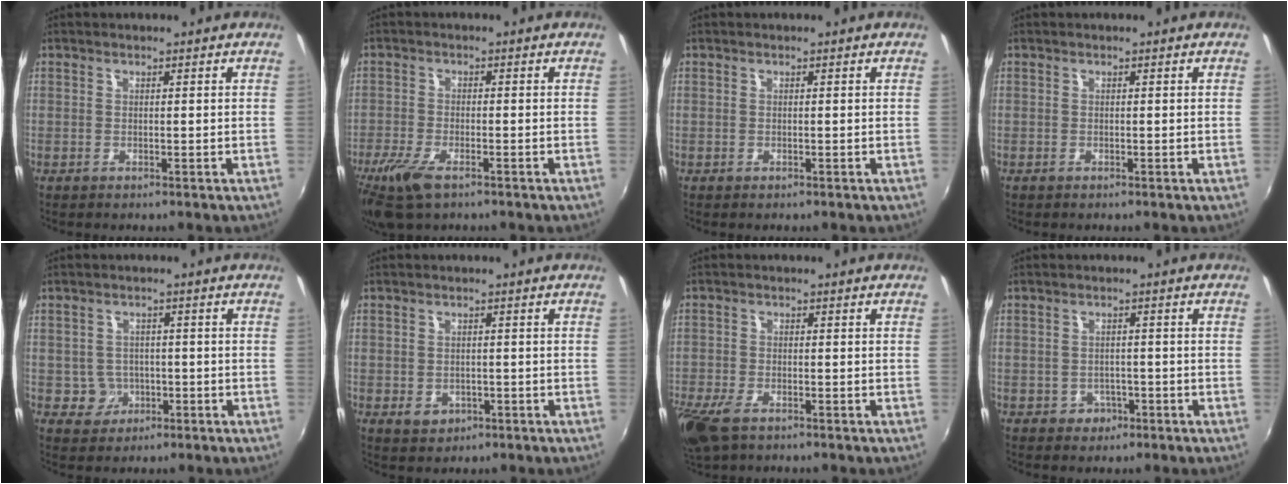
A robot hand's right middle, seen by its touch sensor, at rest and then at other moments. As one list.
[{"total": 7.9, "force": [-5.1, 2.9, 5.2], "torque": [-0.133, -0.027, -0.101]}, {"total": 0.0}, {"total": 0.0}, {"total": 4.2, "force": [-1.2, 4.0, 0.5], "torque": [-0.018, 0.008, -0.012]}, {"total": 3.5, "force": [-1.3, 2.8, 1.6], "torque": [-0.032, -0.003, -0.013]}, {"total": 7.8, "force": [-5.2, 3.4, 4.7], "torque": [-0.126, -0.028, -0.102]}, {"total": 3.1, "force": [-1.4, 2.7, 0.5], "torque": [-0.013, 0.003, -0.018]}]